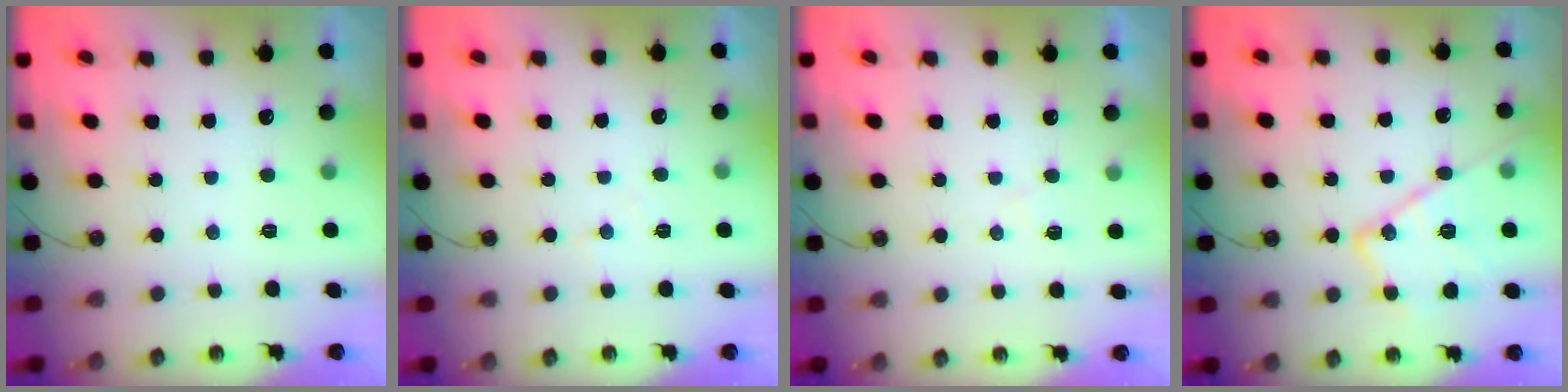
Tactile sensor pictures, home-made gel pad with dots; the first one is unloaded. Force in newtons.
{"total": 3.9, "press": 3.8, "slide": 0.6}
{"total": 5.9, "press": 5.9, "slide": 0.7}
{"total": 15.9, "press": 15.9, "slide": 0.9}